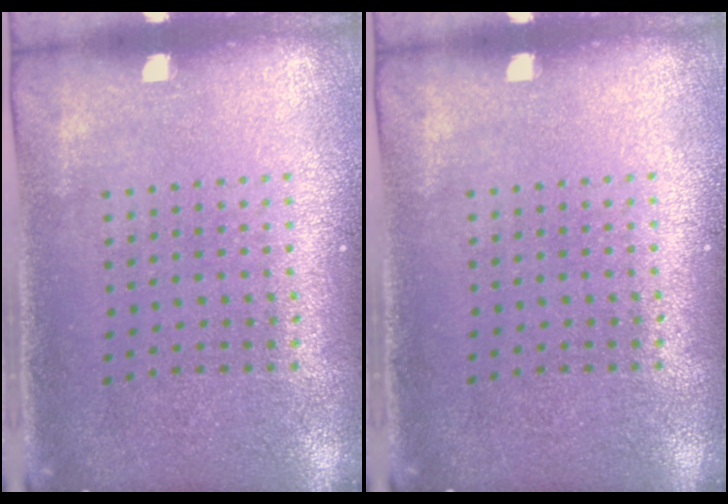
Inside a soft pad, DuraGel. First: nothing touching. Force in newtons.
{"total": 0.0}